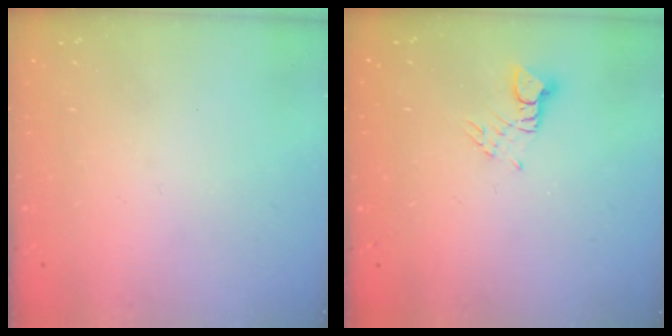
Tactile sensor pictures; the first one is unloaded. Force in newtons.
{"total": 3.0, "press": 3.0, "slide": 0.4}